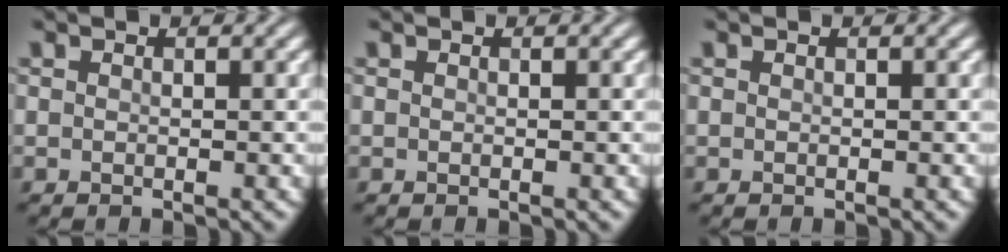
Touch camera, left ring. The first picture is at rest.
{"total": 0.0}
{"total": 0.0}